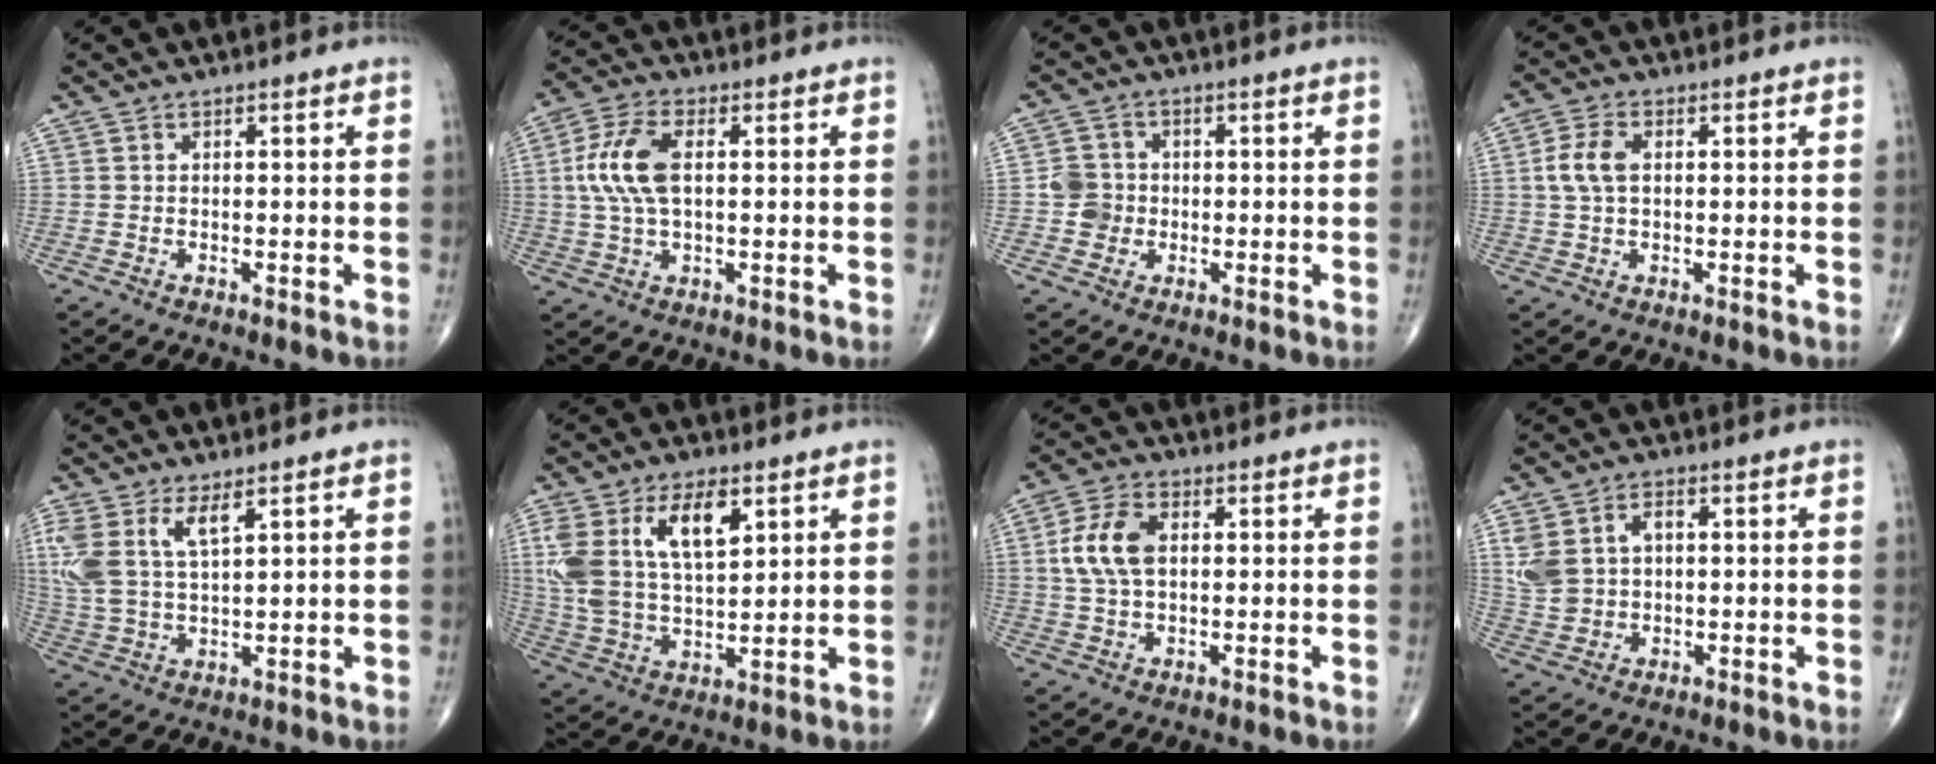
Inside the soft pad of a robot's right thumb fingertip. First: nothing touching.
{"total": 9.7, "force": [1.2, 4.9, 8.3], "torque": [-0.186, 0.011, 0.021]}
{"total": 4.3, "force": [-0.6, 4.1, 1.1], "torque": [0.002, 0.007, -0.015]}
{"total": 5.0, "force": [0.7, 2.9, 4.0], "torque": [-0.096, 0.009, 0.010]}
{"total": 9.5, "force": [4.7, 3.9, 7.4], "torque": [-0.170, -0.011, 0.103]}
{"total": 15.5, "force": [6.2, 7.7, 11.9], "torque": [-0.230, -0.015, 0.125]}
{"total": 8.4, "force": [1.3, 5.0, 6.6], "torque": [-0.137, 0.009, 0.026]}
{"total": 7.9, "force": [1.7, 5.7, 5.2], "torque": [-0.093, 0.007, 0.042]}